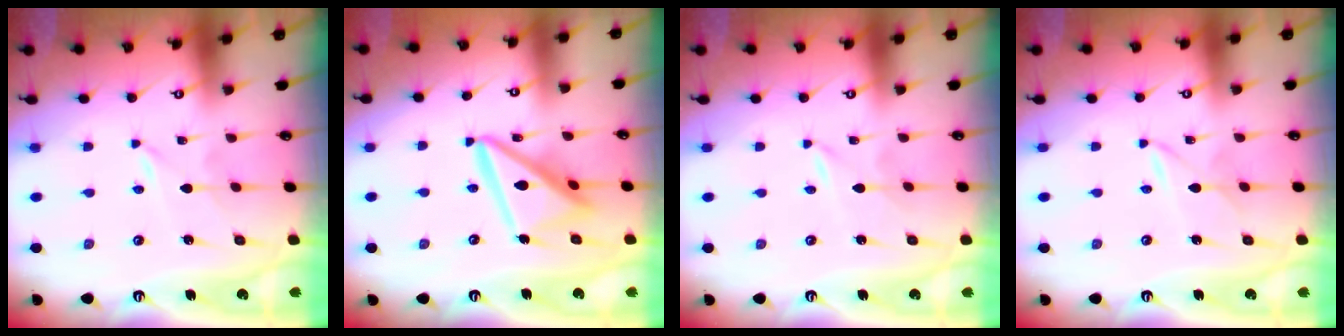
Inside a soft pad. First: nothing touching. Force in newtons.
{"total": 14.3, "press": 14.2, "slide": 1.5}
{"total": 0.0}
{"total": 1.8, "press": 1.8, "slide": 0.2}